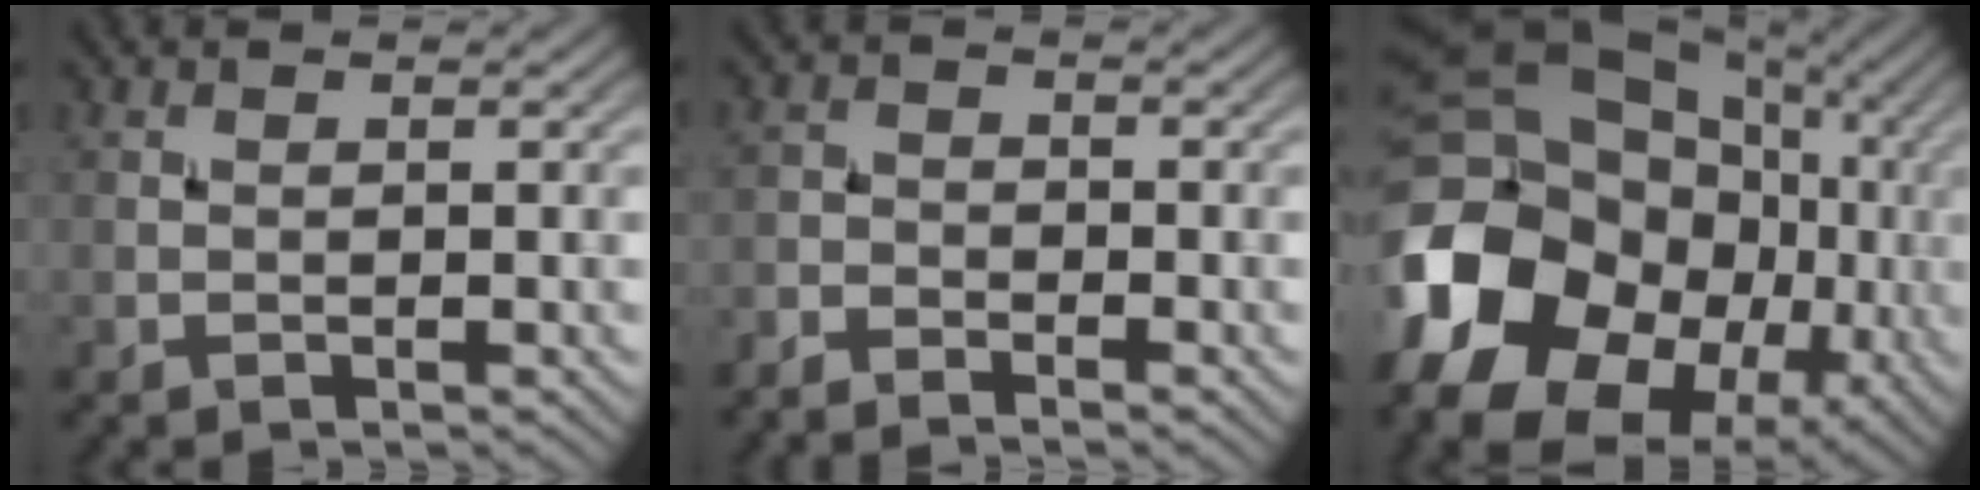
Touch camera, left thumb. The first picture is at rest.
{"total": 2.9, "force": [-2.7, 0.8, 0.7], "torque": [-0.015, -0.003, -0.062]}
{"total": 20.8, "force": [-5.0, 16.5, 11.5], "torque": [-0.253, -0.020, -0.091]}